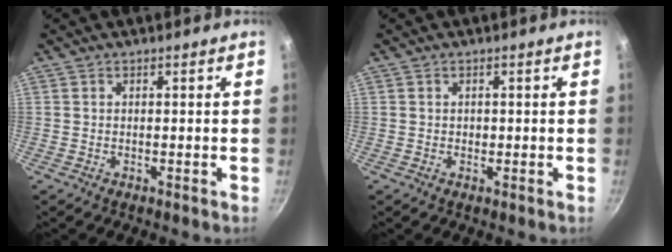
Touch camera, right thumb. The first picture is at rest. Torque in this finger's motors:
{"motor_torque": [-0.13, 0.11, 0.07, 0.18, 0.00]}